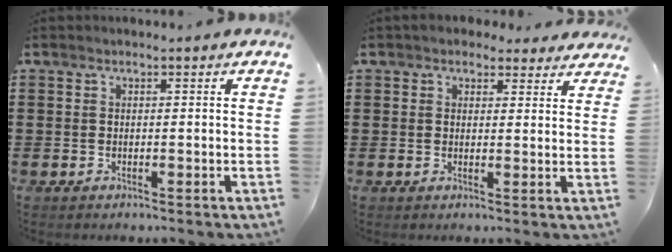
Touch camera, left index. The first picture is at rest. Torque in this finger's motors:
{"motor_torque": [2.14, 0.00, 0.65, 0.04]}